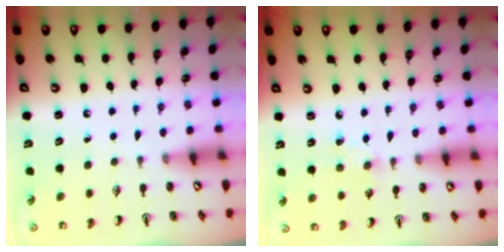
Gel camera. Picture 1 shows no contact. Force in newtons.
{"total": 5.2, "press": 5.1, "slide": 0.6}